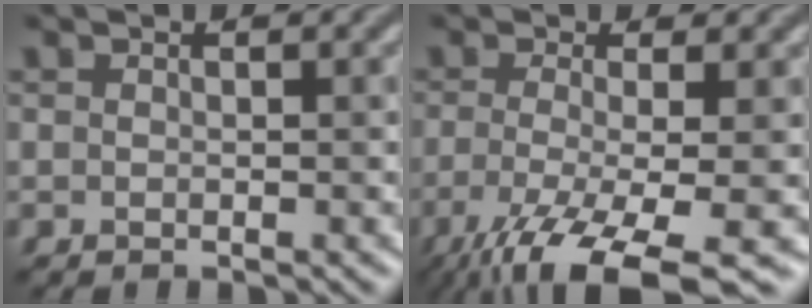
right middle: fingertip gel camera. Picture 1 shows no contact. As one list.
[{"total": 9.7, "force": [-4.8, 2.7, 8.0], "torque": [-0.137, -0.023, -0.086]}]